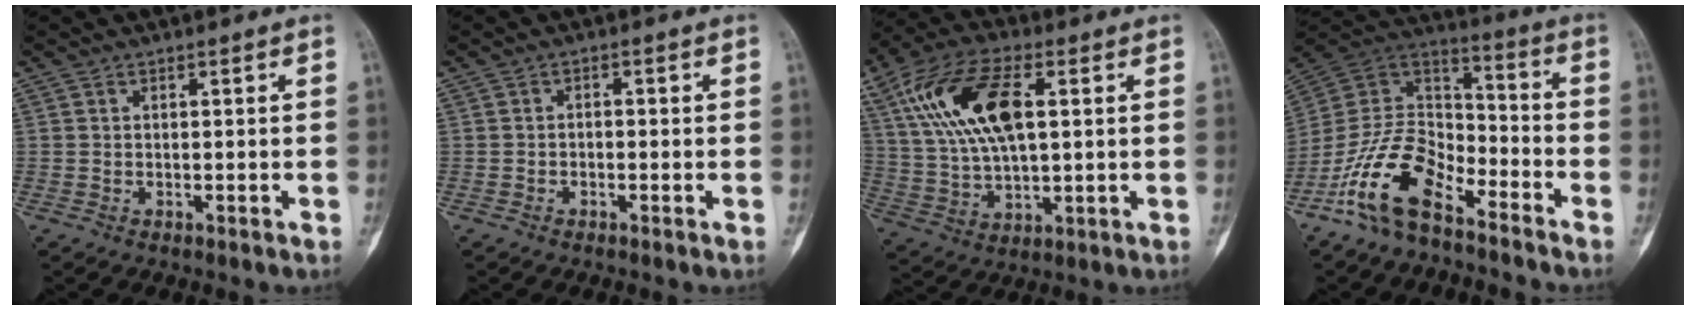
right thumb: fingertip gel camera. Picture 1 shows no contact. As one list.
[{"total": 1.0, "force": [-0.4, 0.7, 0.6], "torque": [-0.001, 0.005, -0.012]}, {"total": 17.8, "force": [5.1, 8.4, 14.8], "torque": [-0.293, 0.005, 0.098]}, {"total": 16.3, "force": [-10.4, 7.9, 9.6], "torque": [-0.170, 0.083, -0.206]}]